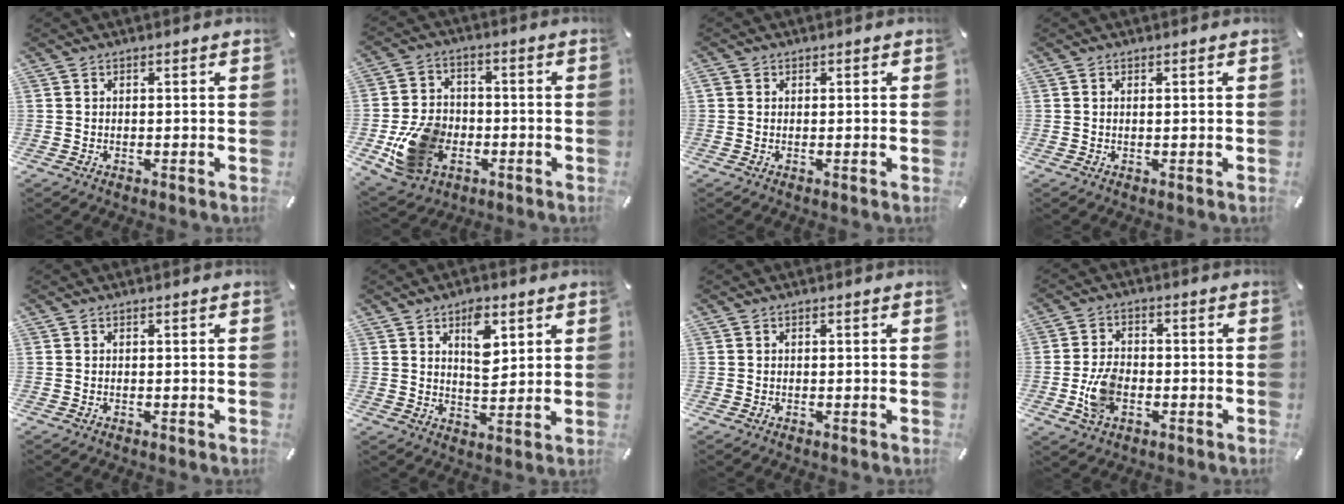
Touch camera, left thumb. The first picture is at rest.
{"total": 14.0, "force": [-4.3, 11.0, 7.6], "torque": [-0.162, 0.026, -0.071]}
{"total": 0.8, "force": [0.1, 0.7, 0.3], "torque": [-0.005, 0.005, 0.001]}
{"total": 0.5, "force": [0.2, 0.1, 0.5], "torque": [-0.009, -0.002, 0.003]}
{"total": 0.0}
{"total": 8.6, "force": [4.0, 4.9, 5.8], "torque": [-0.077, -0.014, 0.065]}
{"total": 0.0}
{"total": 8.1, "force": [-2.2, 5.5, 5.5], "torque": [-0.113, 0.006, -0.042]}